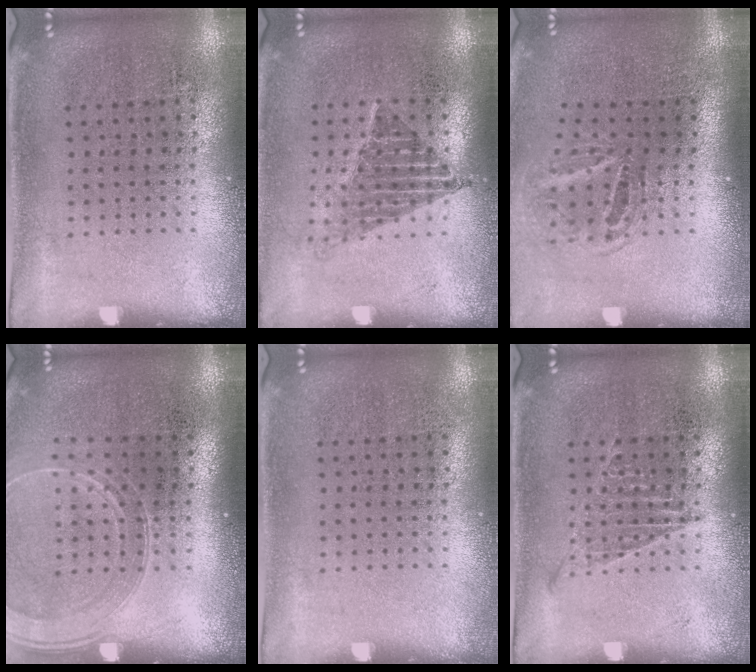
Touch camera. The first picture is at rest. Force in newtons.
{"total": 1.3, "press": 1.1, "slide": 0.7}
{"total": 1.7, "press": 1.1, "slide": 1.3}
{"total": 1.4, "press": 1.3, "slide": 0.5}
{"total": 0.0}
{"total": 1.0, "press": 1.0, "slide": 0.2}